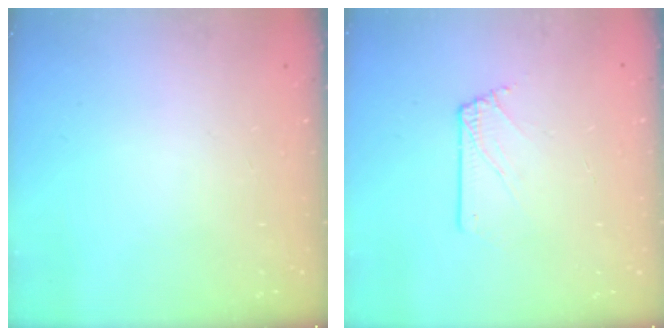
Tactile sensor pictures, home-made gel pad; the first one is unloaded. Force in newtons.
{"total": 2.3, "press": 2.3, "slide": 0.3}